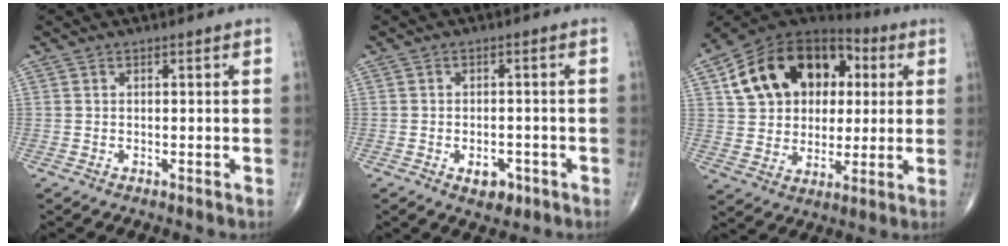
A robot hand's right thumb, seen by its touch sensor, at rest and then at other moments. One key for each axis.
{"total": 4.1, "fx": -1.8, "fy": 2.5, "fz": 2.7, "tx": -0.027, "ty": 0.009, "tz": -0.022}
{"total": 20.9, "fx": 5.5, "fy": 15.4, "fz": 13.0, "tx": -0.186, "ty": 0.023, "tz": 0.093}